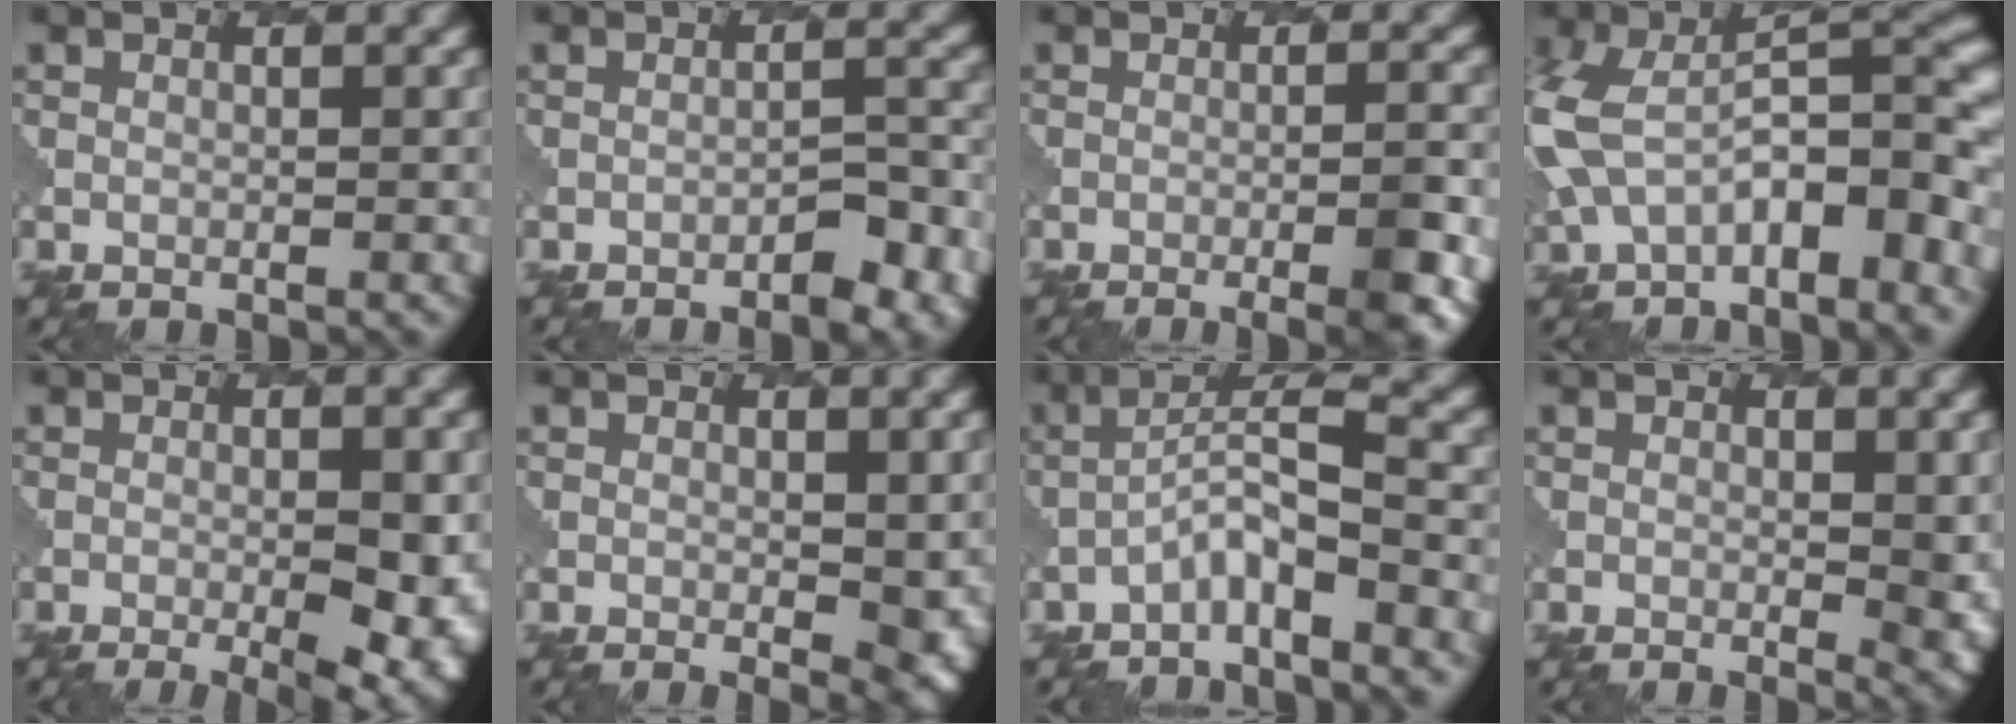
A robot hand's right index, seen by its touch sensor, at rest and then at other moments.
{"total": 2.5, "force": [-1.7, 0.7, 1.7], "torque": [-0.025, 0.009, -0.025]}
{"total": 5.2, "force": [-2.2, 1.5, 4.4], "torque": [-0.048, 0.007, -0.026]}
{"total": 10.9, "force": [-2.0, 6.0, 8.8], "torque": [-0.164, -0.002, -0.037]}
{"total": 7.0, "force": [-1.7, 2.1, 6.5], "torque": [-0.093, -0.010, -0.016]}
{"total": 4.6, "force": [-0.3, 2.1, 4.1], "torque": [-0.056, -0.008, -0.003]}
{"total": 3.7, "force": [-2.3, 0.6, 2.8], "torque": [-0.054, 0.014, -0.052]}
{"total": 3.5, "force": [0.3, 1.1, 3.3], "torque": [-0.042, -0.007, 0.005]}